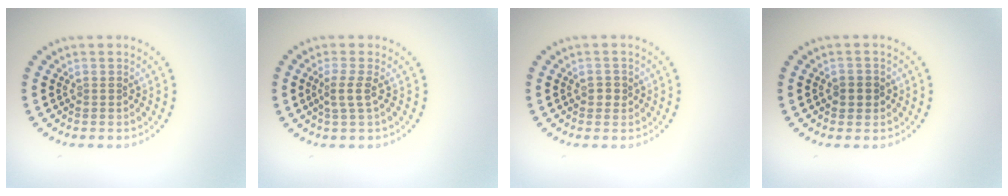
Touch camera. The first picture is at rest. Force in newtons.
{"total": 1.8, "press": 1.3, "slide": 1.3}
{"total": 1.1, "press": 1.0, "slide": 0.4}
{"total": 1.7, "press": 1.6, "slide": 0.5}